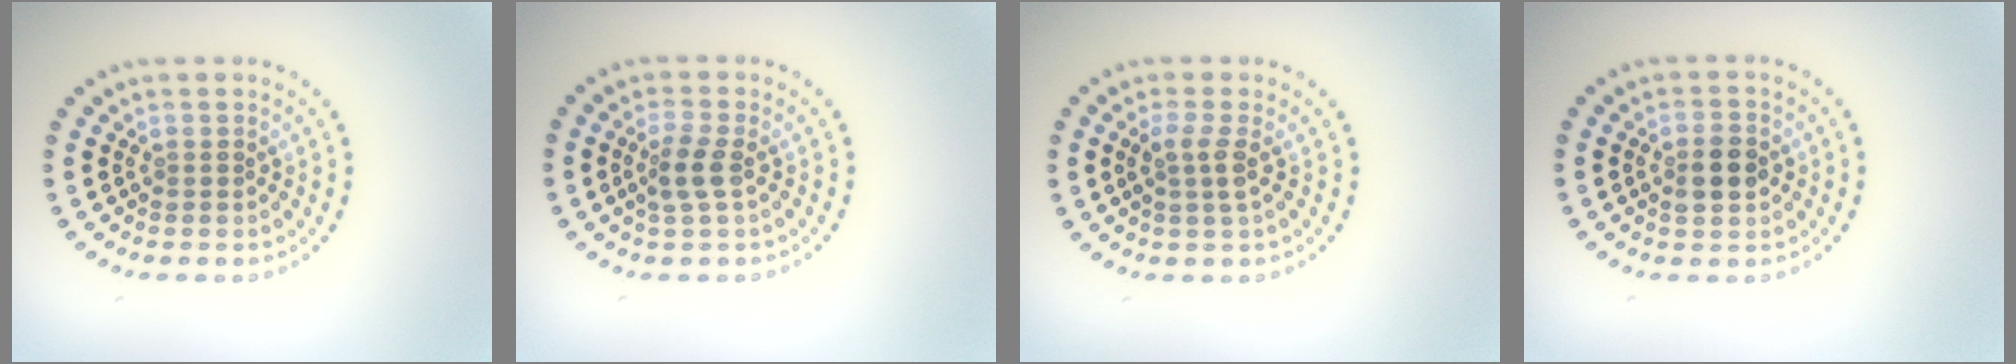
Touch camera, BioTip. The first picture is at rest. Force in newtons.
{"total": 2.1, "press": 1.9, "slide": 0.7}
{"total": 1.9, "press": 1.6, "slide": 1.0}
{"total": 2.7, "press": 2.7, "slide": 0.2}